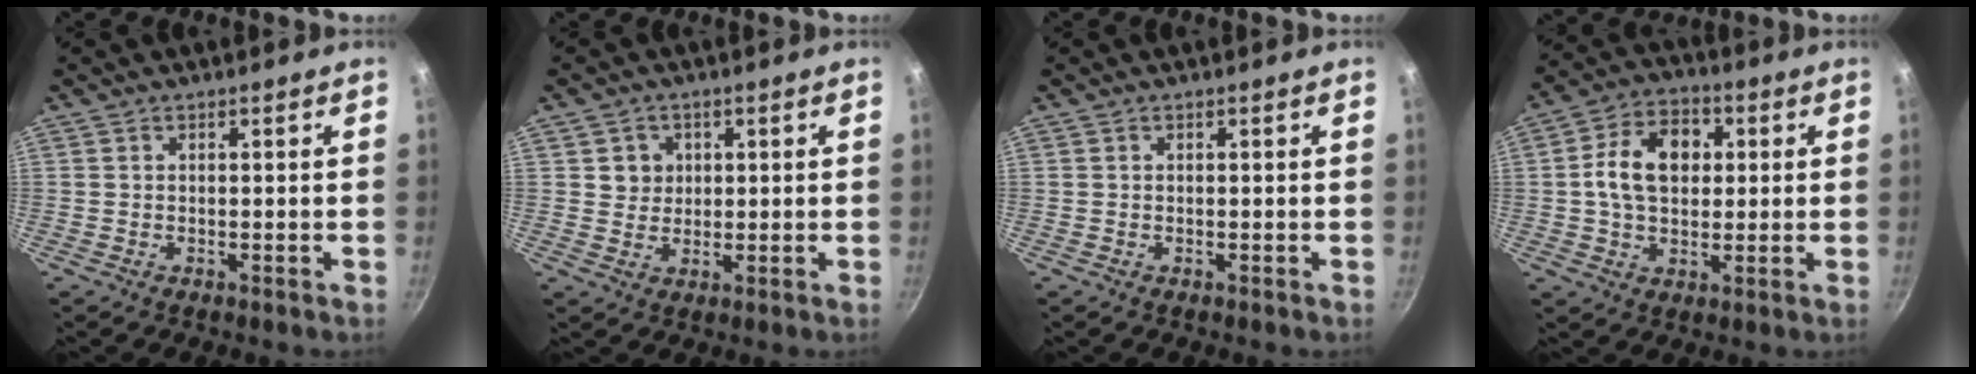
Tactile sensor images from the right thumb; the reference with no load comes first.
{"total": 3.9, "force": [1.1, 3.6, 0.9], "torque": [0.012, 0.003, 0.016]}
{"total": 0.0}
{"total": 12.3, "force": [1.7, 8.7, 8.4], "torque": [-0.116, 0.016, 0.018]}